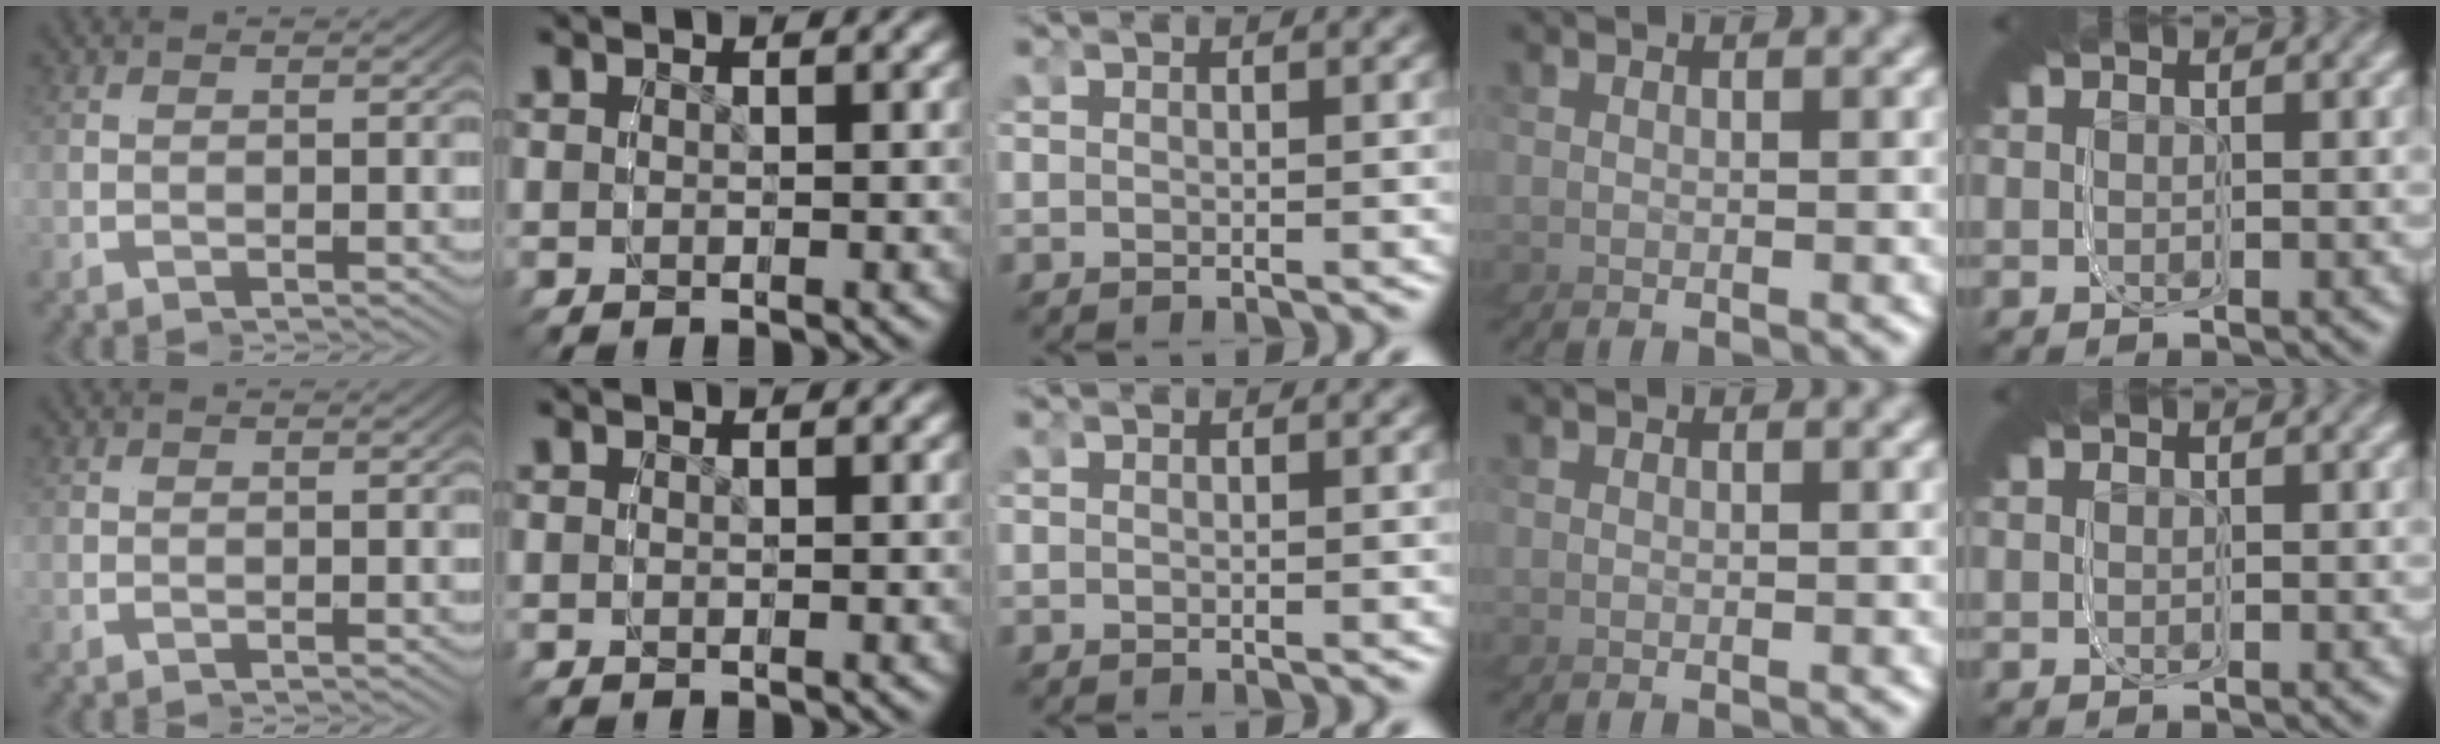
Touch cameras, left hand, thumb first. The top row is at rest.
{}